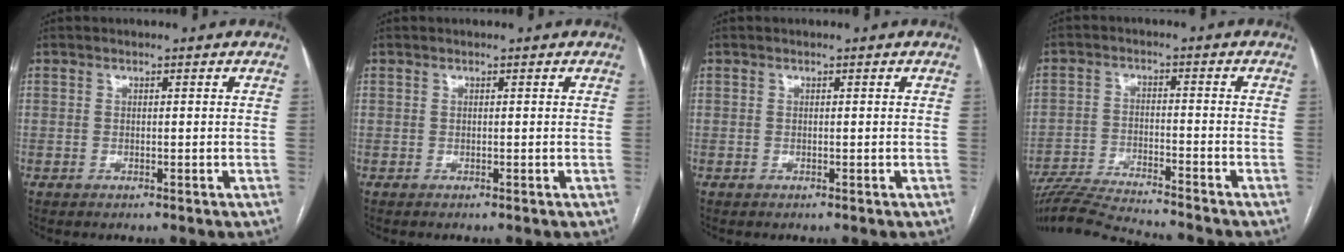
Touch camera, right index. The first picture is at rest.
{"total": 0.0}
{"total": 0.0}
{"total": 12.1, "force": [-11.6, -0.4, 3.5], "torque": [-0.058, -0.008, -0.196]}